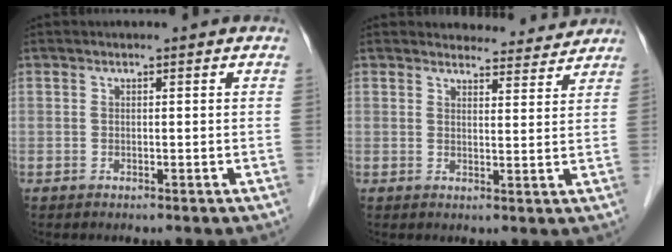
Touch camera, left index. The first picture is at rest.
{"total": 5.7, "force": [5.6, 1.1, 0.1], "torque": [0.005, -0.007, 0.062]}